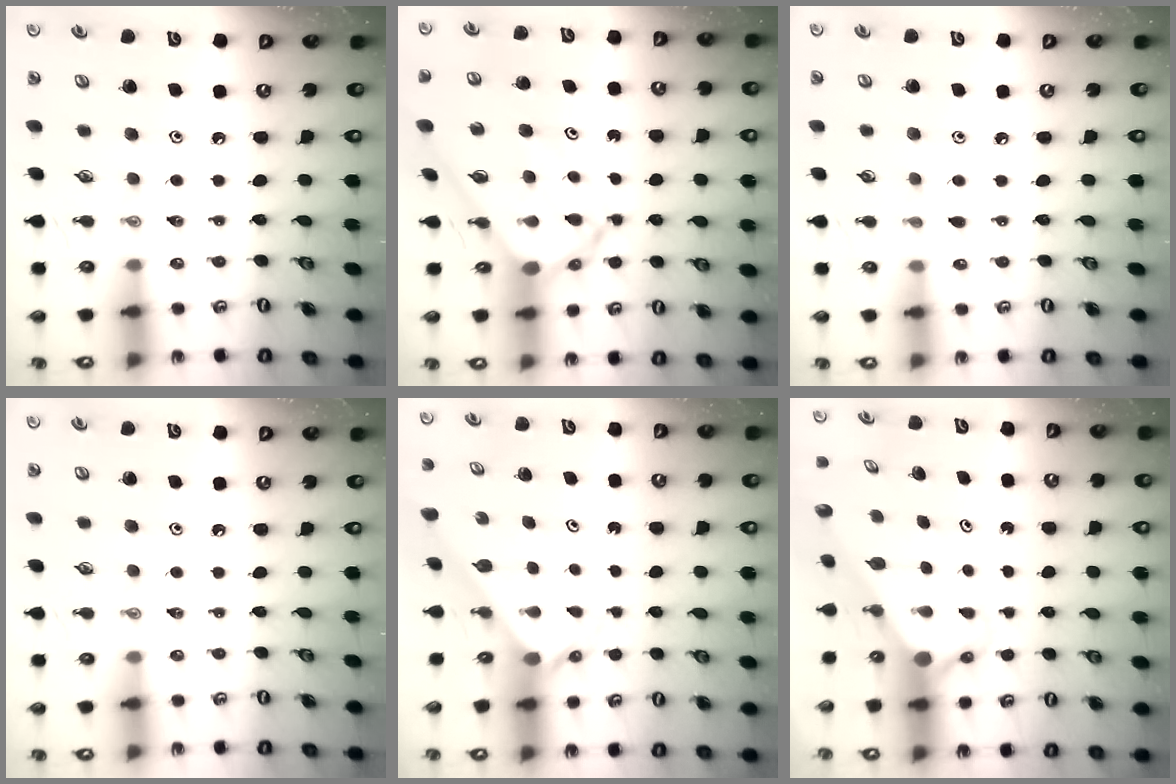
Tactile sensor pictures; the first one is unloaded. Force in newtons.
{"total": 10.4, "press": 10.4, "slide": 1.1}
{"total": 2.5, "press": 2.4, "slide": 0.3}
{"total": 0.0}
{"total": 2.0, "press": 2.0, "slide": 0.2}
{"total": 2.9, "press": 2.9, "slide": 0.3}